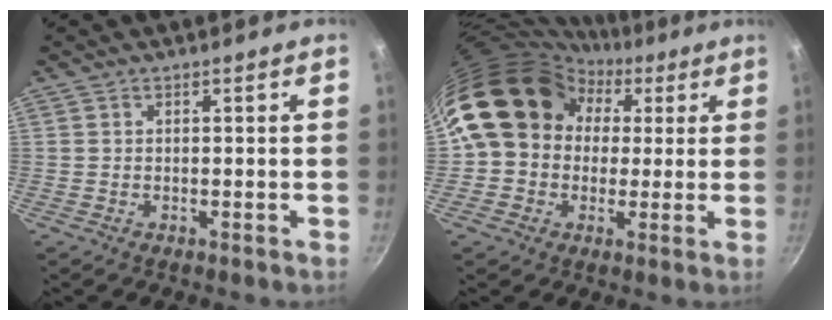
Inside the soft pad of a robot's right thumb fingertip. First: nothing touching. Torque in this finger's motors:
{"motor_torque": [2.44, 2.56, 1.38, -0.88, 0.68]}